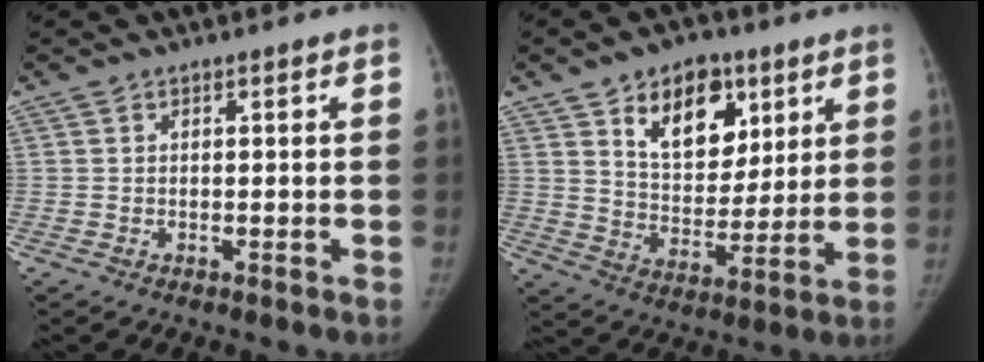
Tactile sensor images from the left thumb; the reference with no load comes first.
{"total": 15.1, "force": [7.5, 9.7, 8.9], "torque": [-0.089, -0.040, 0.129]}